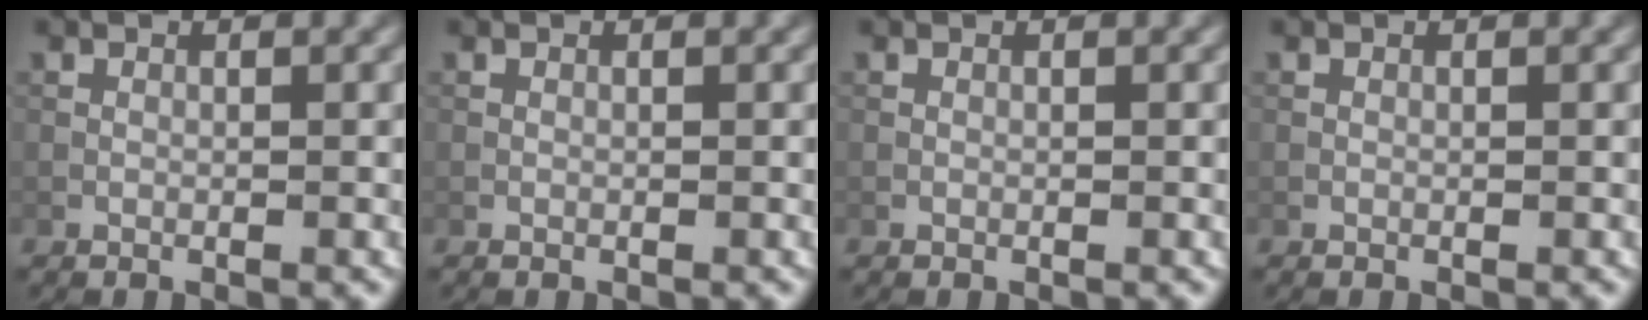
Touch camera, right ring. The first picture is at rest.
{"total": 0.0}
{"total": 0.0}
{"total": 0.0}